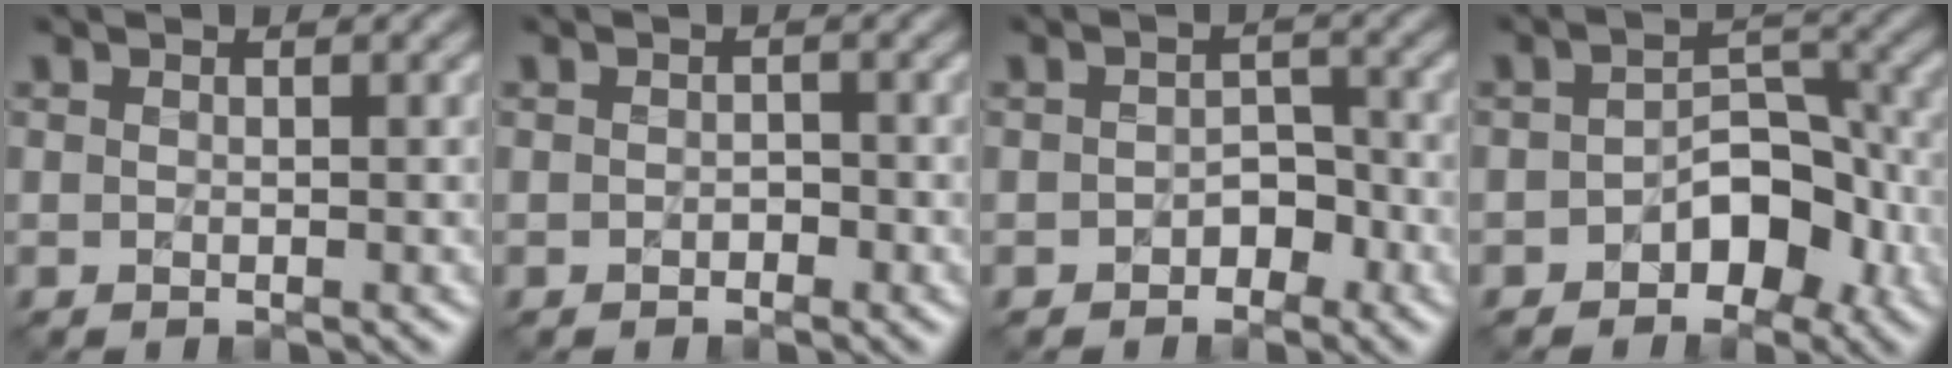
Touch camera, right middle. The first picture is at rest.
{"total": 0.8, "force": [-0.3, 0.6, 0.3], "torque": [-0.005, 0.000, -0.007]}
{"total": 2.0, "force": [-1.0, 1.4, 0.9], "torque": [-0.012, 0.005, -0.016]}
{"total": 4.8, "force": [-2.1, 3.0, 3.1], "torque": [-0.031, 0.006, -0.032]}